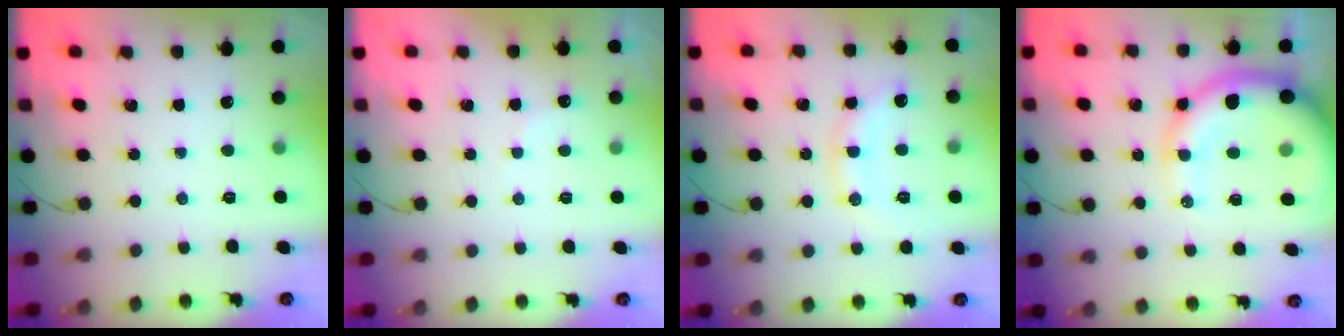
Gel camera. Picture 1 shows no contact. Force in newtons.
{"total": 5.9, "press": 5.9, "slide": 0.8}
{"total": 11.4, "press": 11.4, "slide": 0.4}
{"total": 15.7, "press": 15.1, "slide": 4.4}